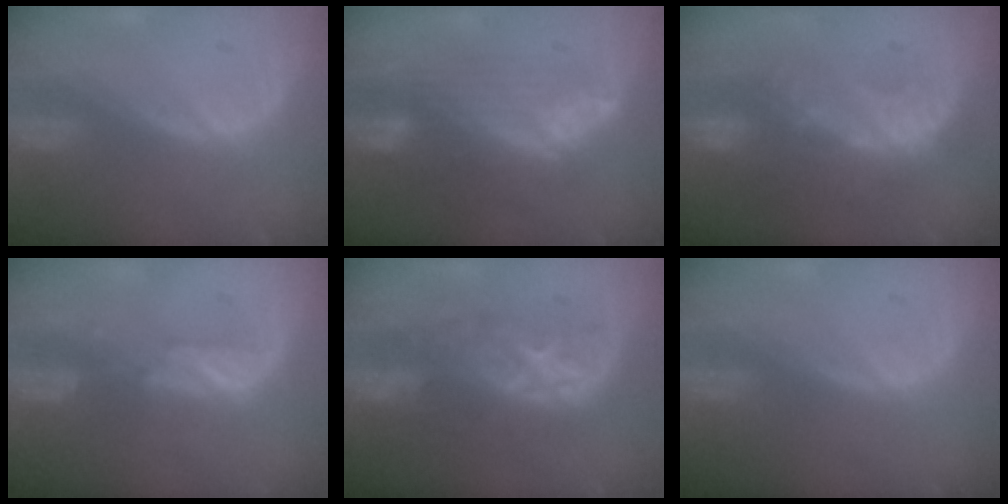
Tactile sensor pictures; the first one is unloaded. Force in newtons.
{"total": 8.2, "press": 7.6, "slide": 3.1}
{"total": 9.6, "press": 9.0, "slide": 3.4}
{"total": 3.7, "press": 3.6, "slide": 0.8}
{"total": 8.7, "press": 8.7, "slide": 0.9}
{"total": 0.0}